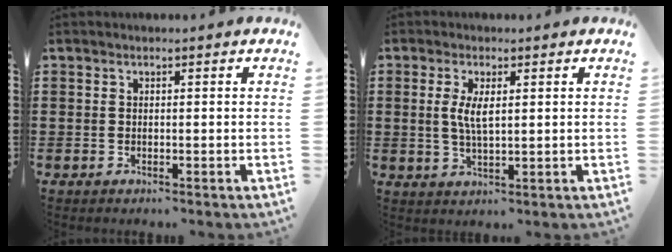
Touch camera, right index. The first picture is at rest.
{"total": 4.0, "force": [0.7, 1.2, 3.7], "torque": [-0.075, 0.004, 0.011]}